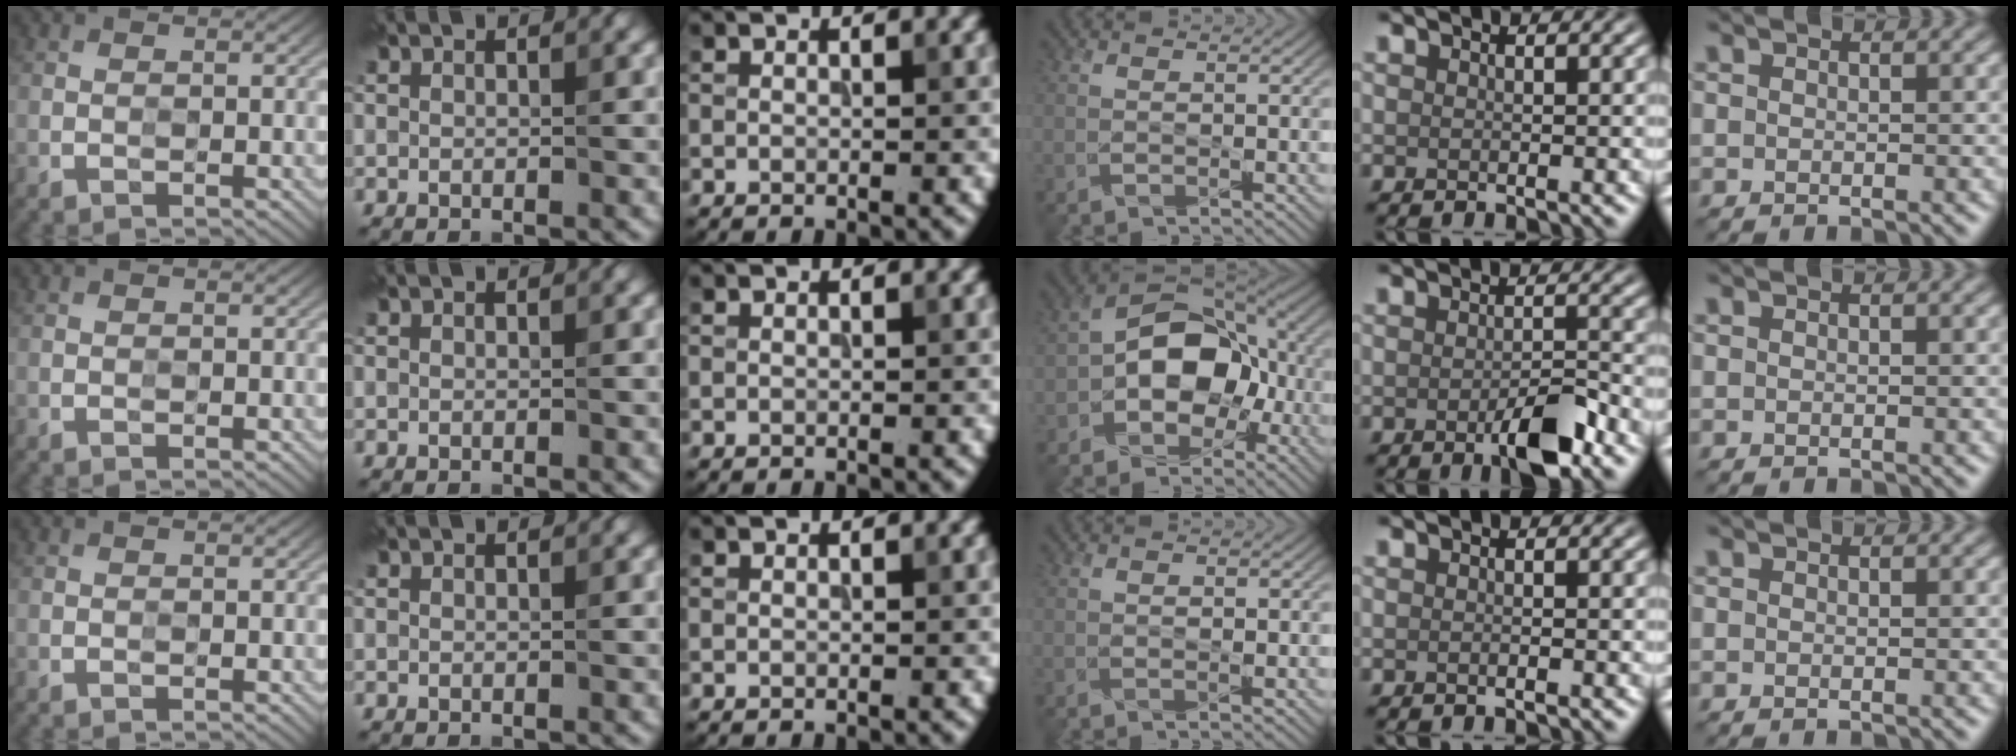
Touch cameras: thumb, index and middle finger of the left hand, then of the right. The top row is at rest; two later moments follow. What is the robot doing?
{"motion": "press", "object": "stopwatch"}